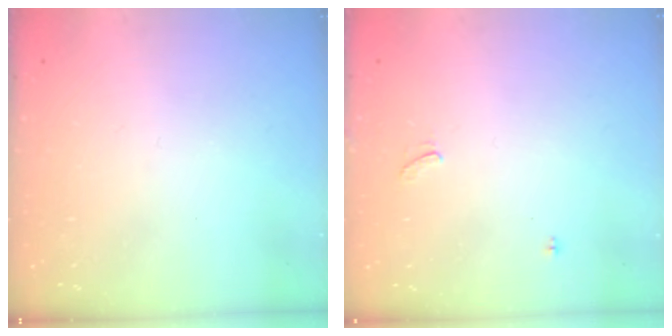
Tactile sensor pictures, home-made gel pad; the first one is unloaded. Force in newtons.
{"total": 1.5, "press": 1.2, "slide": 1.0}